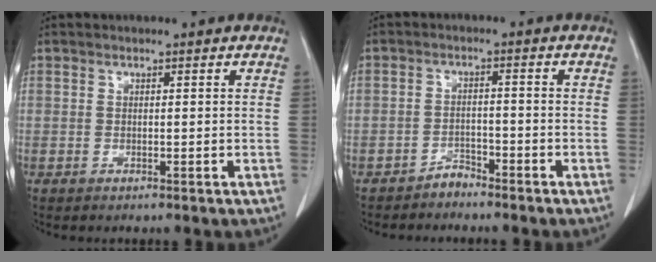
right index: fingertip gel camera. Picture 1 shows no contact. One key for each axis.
{"total": 2.2, "fx": -2.1, "fy": 0.8, "fz": 0.1, "tx": 0.004, "ty": 0.002, "tz": -0.035}